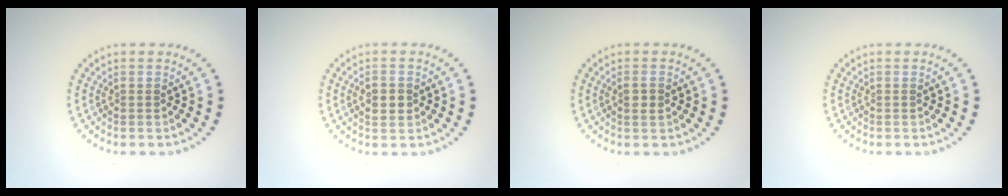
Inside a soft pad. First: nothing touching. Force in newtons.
{"total": 2.5, "press": 2.5, "slide": 0.0}
{"total": 1.2, "press": 1.1, "slide": 0.3}
{"total": 0.0}